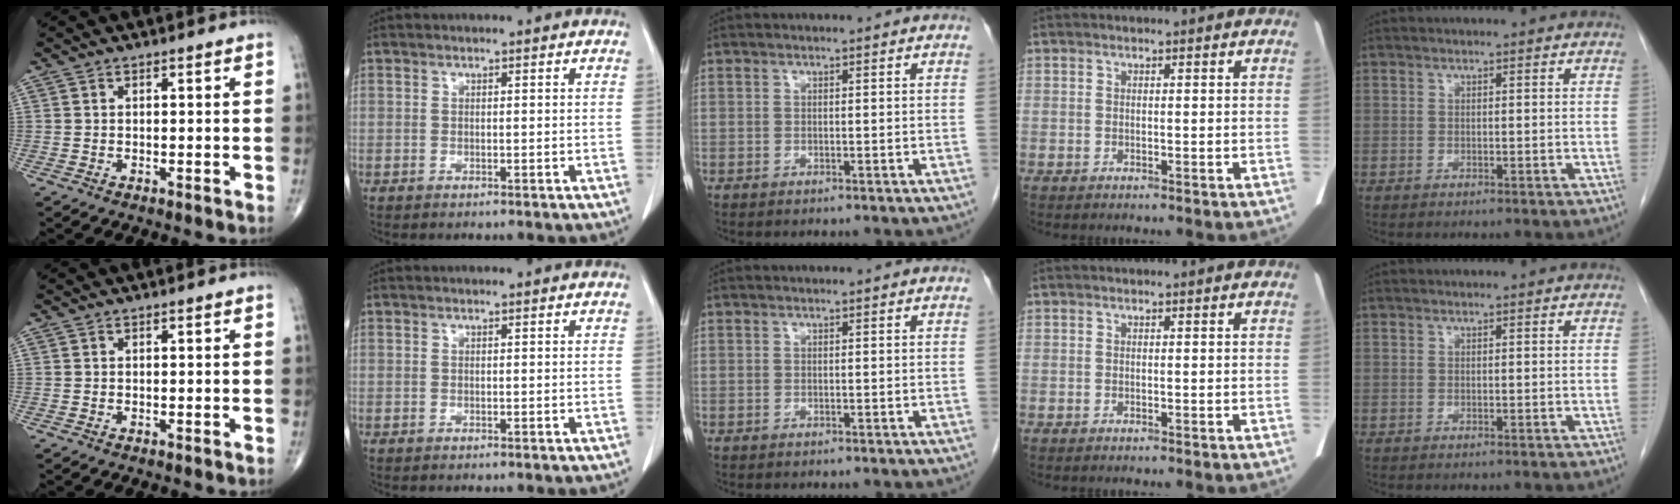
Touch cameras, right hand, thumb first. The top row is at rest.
{}